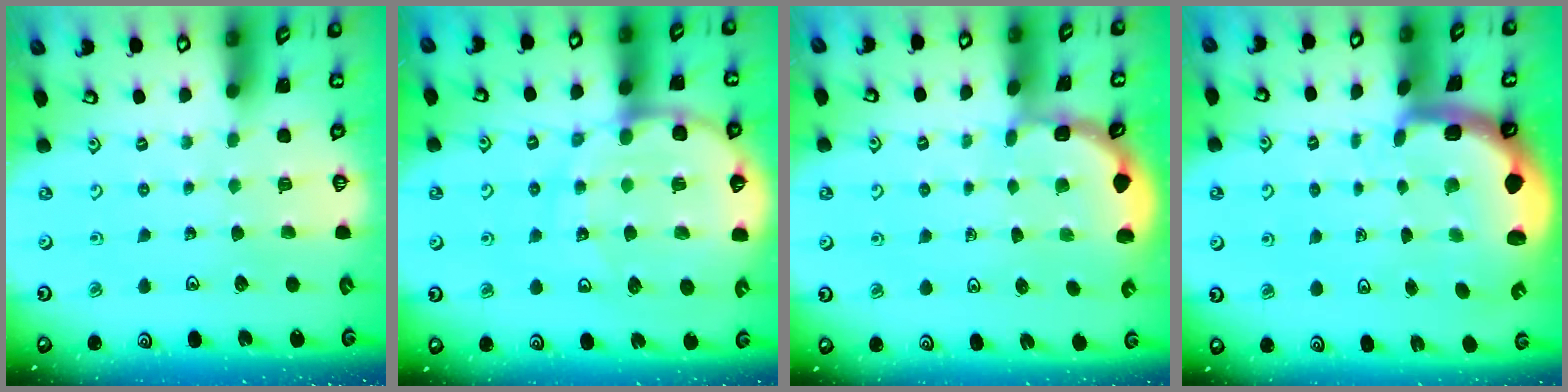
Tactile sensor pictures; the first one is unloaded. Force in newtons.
{"total": 15.2, "press": 14.9, "slide": 3.1}
{"total": 2.0, "press": 2.0, "slide": 0.1}
{"total": 3.7, "press": 3.6, "slide": 1.0}